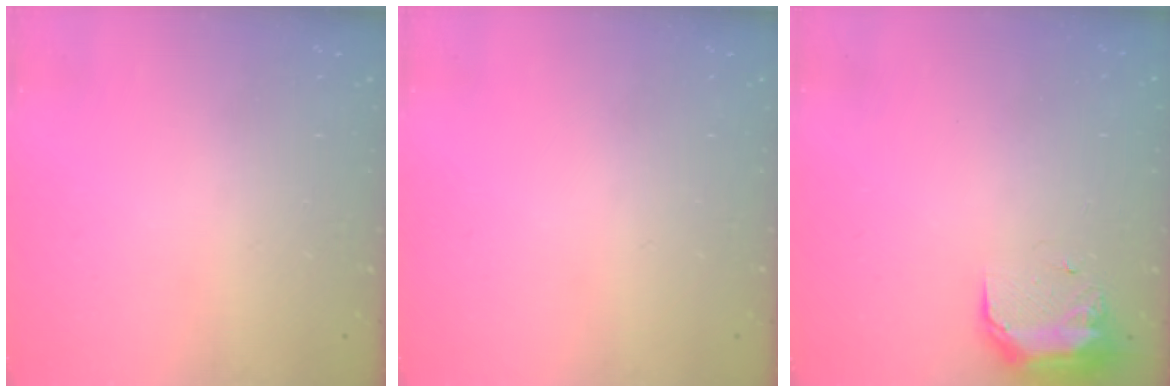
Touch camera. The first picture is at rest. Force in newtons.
{"total": 0.0}
{"total": 9.3, "press": 9.1, "slide": 1.9}